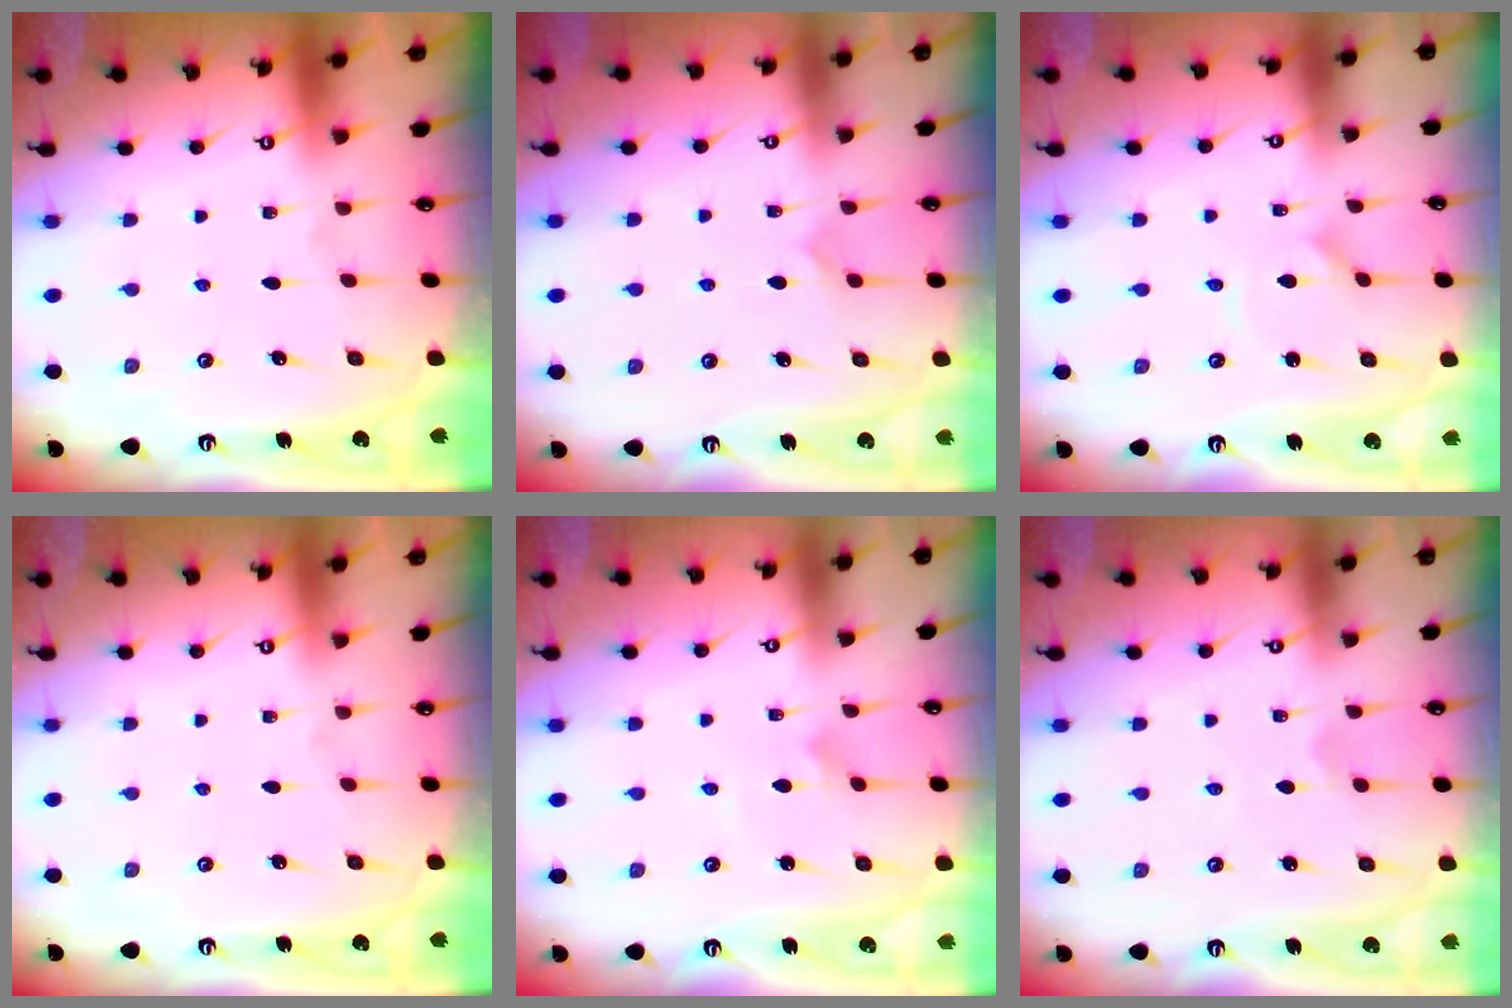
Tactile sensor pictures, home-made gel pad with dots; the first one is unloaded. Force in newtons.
{"total": 5.2, "press": 5.1, "slide": 0.4}
{"total": 0.9, "press": 0.9, "slide": 0.0}
{"total": 0.0}
{"total": 2.0, "press": 2.0, "slide": 0.1}
{"total": 1.0, "press": 1.0, "slide": 0.3}